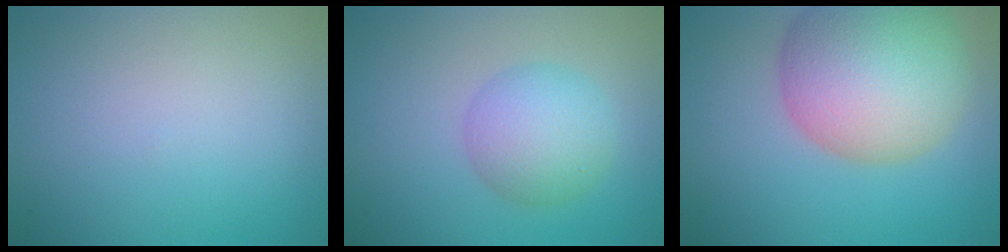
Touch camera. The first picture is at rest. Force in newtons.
{"total": 4.4, "press": 4.4, "slide": 0.1}
{"total": 11.4, "press": 11.4, "slide": 0.6}